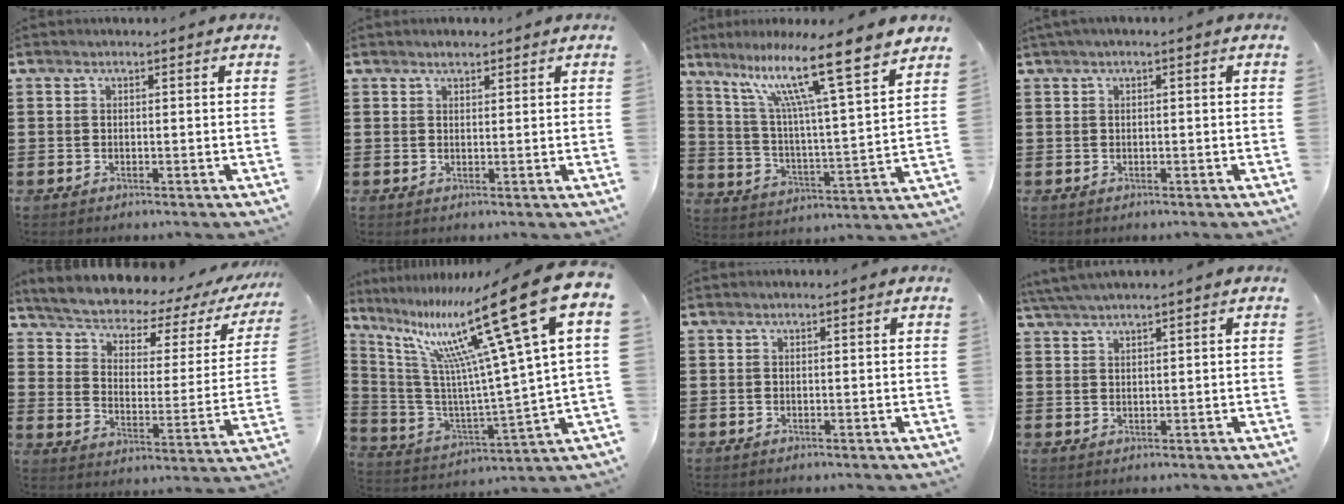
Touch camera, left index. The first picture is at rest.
{"total": 1.1, "force": [0.9, 0.3, 0.5], "torque": [-0.012, 0.000, 0.018]}
{"total": 13.4, "force": [9.9, 0.3, 9.1], "torque": [-0.191, -0.062, 0.154]}
{"total": 0.9, "force": [-0.4, 0.0, 0.8], "torque": [-0.011, -0.004, -0.006]}
{"total": 3.4, "force": [3.0, 0.8, 1.4], "torque": [-0.049, -0.034, 0.039]}
{"total": 21.3, "force": [11.2, 3.2, 17.8], "torque": [-0.341, -0.069, 0.173]}
{"total": 0.0}
{"total": 2.3, "force": [1.9, -0.3, 1.2], "torque": [-0.028, 0.001, 0.036]}